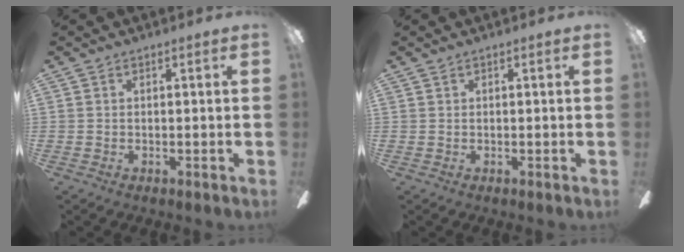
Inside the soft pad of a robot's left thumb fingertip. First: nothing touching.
{"total": 0.0}